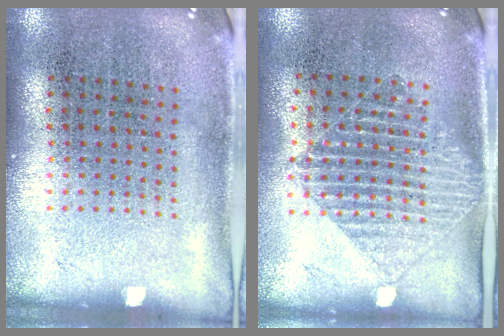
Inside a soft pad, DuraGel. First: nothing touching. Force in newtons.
{"total": 1.3, "press": 1.1, "slide": 0.6}